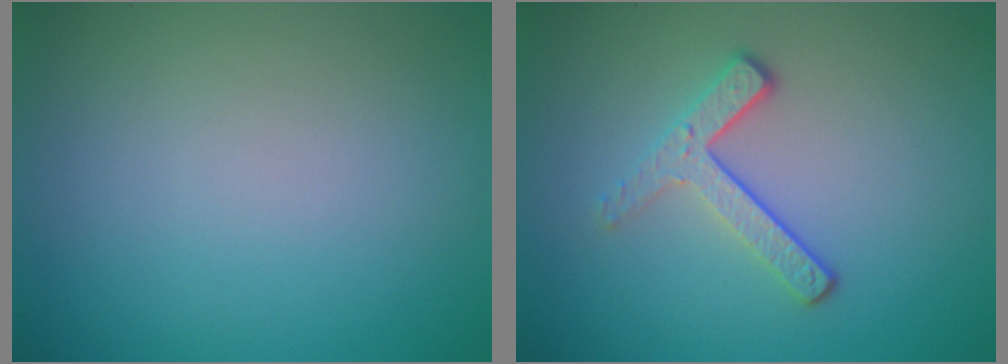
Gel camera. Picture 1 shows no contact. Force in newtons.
{"total": 3.0, "press": 2.2, "slide": 2.1}